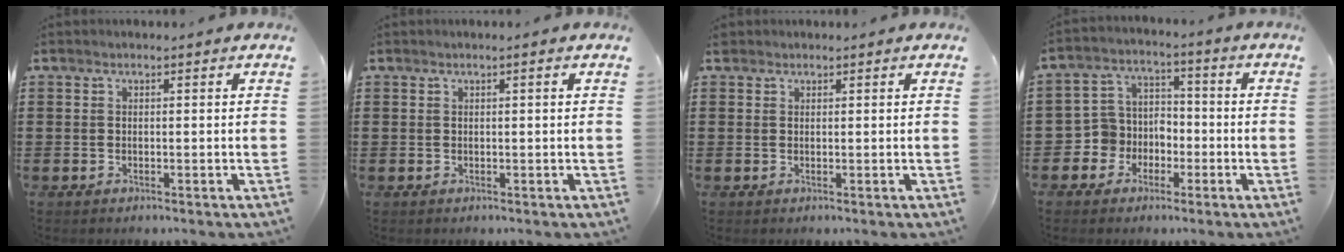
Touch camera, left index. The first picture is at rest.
{"total": 0.6, "force": [0.2, -0.1, 0.6], "torque": [-0.010, -0.004, 0.004]}
{"total": 0.8, "force": [0.6, 0.4, 0.1], "torque": [-0.004, 0.004, 0.012]}
{"total": 5.5, "force": [-2.3, 4.9, 0.4], "torque": [-0.044, 0.004, -0.052]}